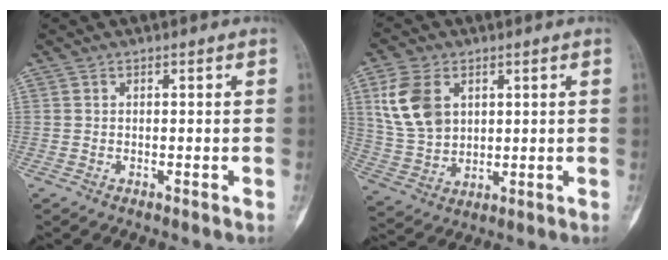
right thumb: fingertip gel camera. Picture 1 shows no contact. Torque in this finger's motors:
{"motor_torque": [-0.11, 0.56, 1.15, 0.29, 0.10]}